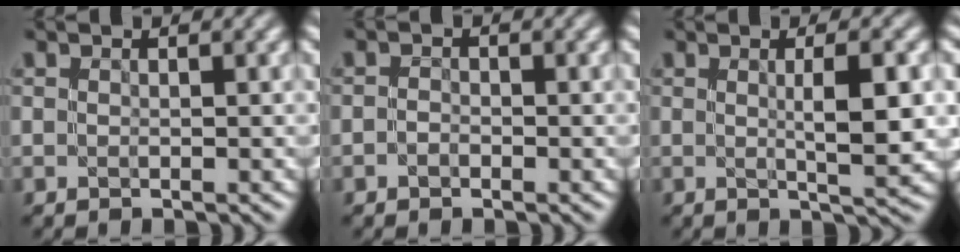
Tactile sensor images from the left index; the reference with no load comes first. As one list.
[{"total": 0.8, "force": [-0.4, 0.6, 0.4], "torque": [-0.009, 0.001, -0.011]}, {"total": 4.3, "force": [0.4, 0.7, 4.2], "torque": [-0.060, 0.002, 0.006]}]